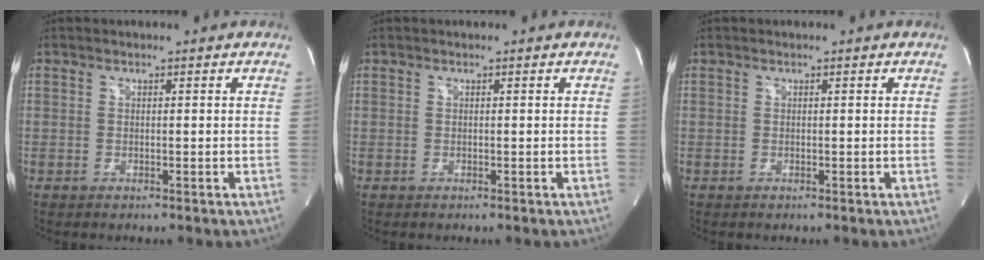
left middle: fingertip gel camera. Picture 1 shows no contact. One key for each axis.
{"total": 0.0}
{"total": 0.0}